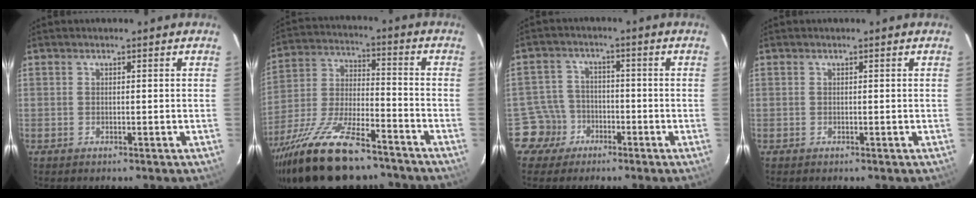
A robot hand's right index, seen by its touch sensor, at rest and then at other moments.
{"total": 23.1, "force": [-17.1, 7.5, 13.7], "torque": [-0.272, -0.033, -0.286]}
{"total": 5.9, "force": [-3.1, 4.9, -0.6], "torque": [-0.003, 0.027, -0.061]}
{"total": 0.0}